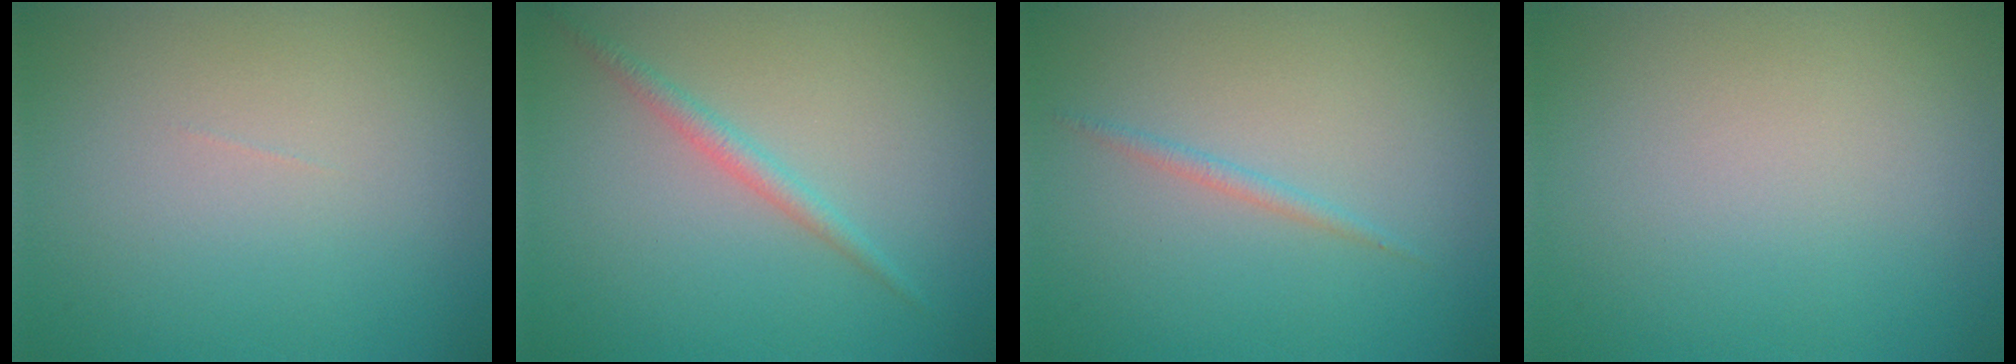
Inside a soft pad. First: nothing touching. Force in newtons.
{"total": 1.6, "press": 1.6, "slide": 0.1}
{"total": 0.9, "press": 0.9, "slide": 0.1}
{"total": 0.0}